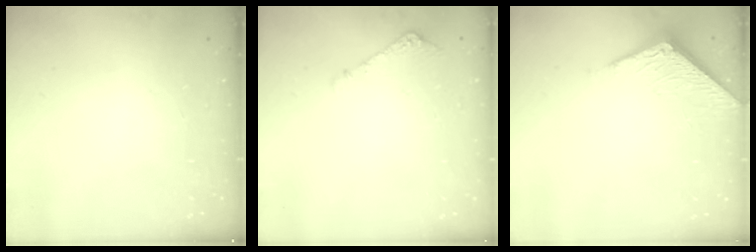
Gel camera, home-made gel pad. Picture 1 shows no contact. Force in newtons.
{"total": 6.5, "press": 6.5, "slide": 0.8}
{"total": 6.7, "press": 6.7, "slide": 0.1}